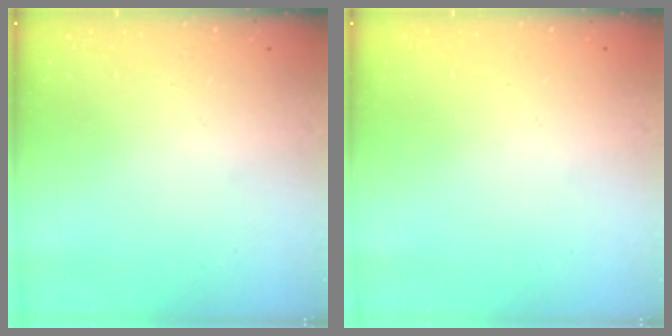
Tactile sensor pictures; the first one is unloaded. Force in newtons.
{"total": 0.0}